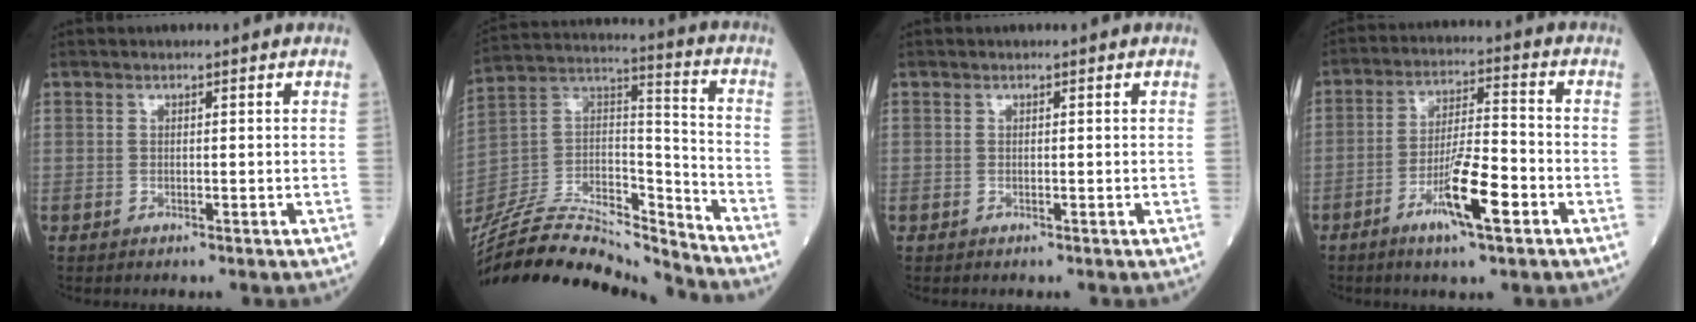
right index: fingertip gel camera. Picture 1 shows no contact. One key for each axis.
{"total": 25.9, "fx": -24.3, "fy": 3.1, "fz": 8.2, "tx": -0.193, "ty": 0.007, "tz": -0.415}
{"total": 0.0}
{"total": 9.6, "fx": -4.5, "fy": 1.2, "fz": 8.4, "tx": -0.150, "ty": -0.006, "tz": -0.079}